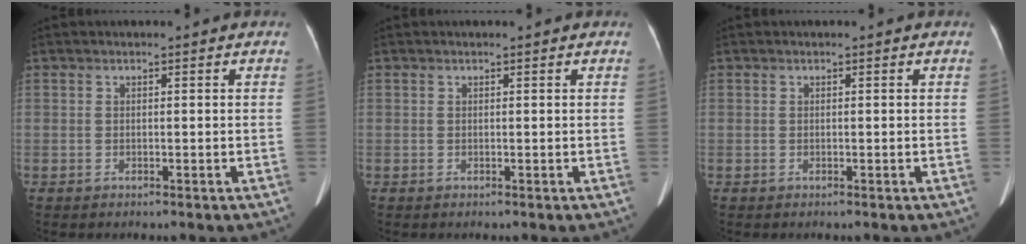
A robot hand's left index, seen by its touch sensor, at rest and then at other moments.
{"total": 0.5, "force": [0.5, 0.0, 0.1], "torque": [-0.005, 0.006, 0.005]}
{"total": 0.0}